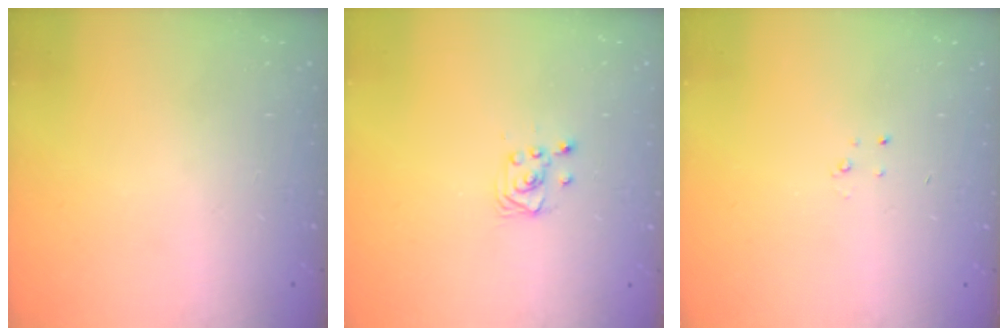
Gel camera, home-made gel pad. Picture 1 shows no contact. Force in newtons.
{"total": 2.9, "press": 2.9, "slide": 0.4}
{"total": 2.3, "press": 2.3, "slide": 0.3}